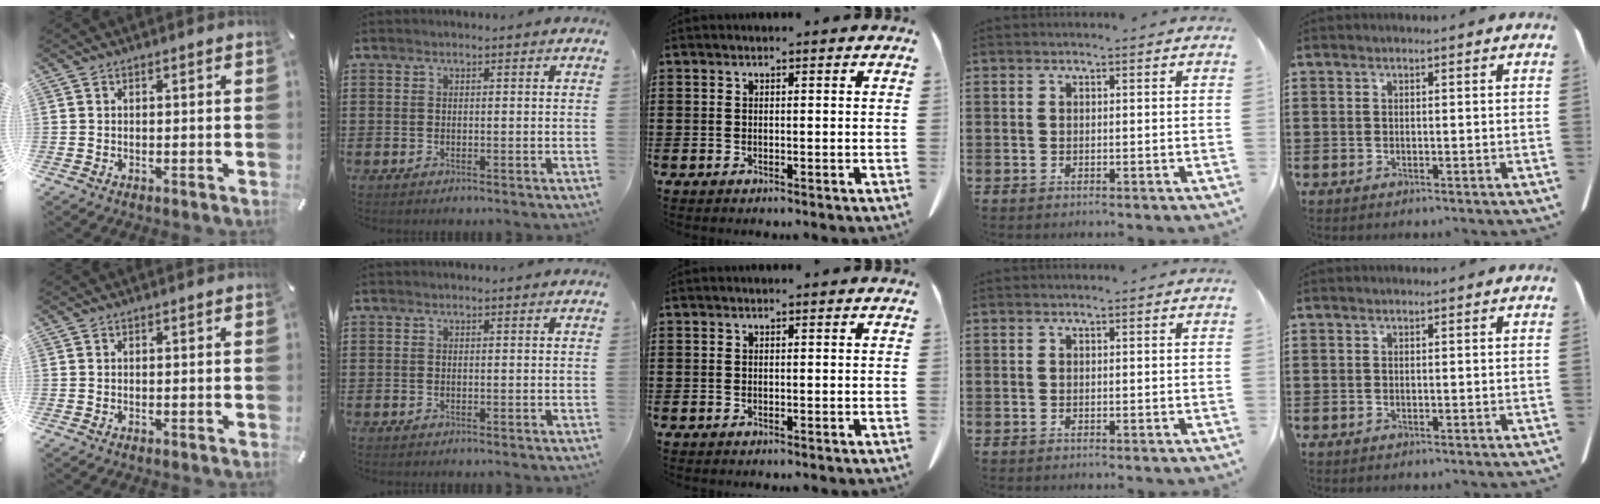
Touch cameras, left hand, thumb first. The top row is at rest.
{}